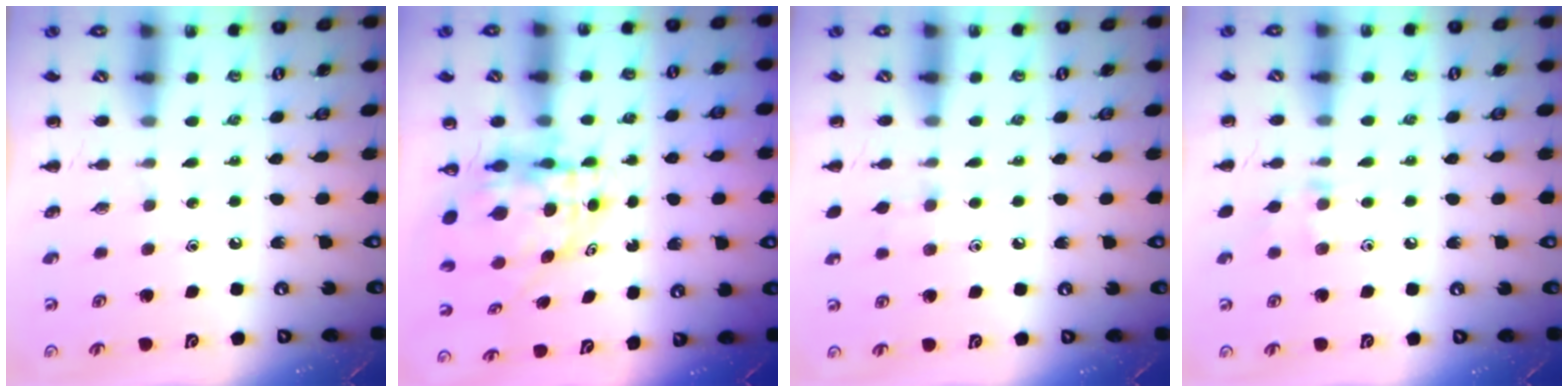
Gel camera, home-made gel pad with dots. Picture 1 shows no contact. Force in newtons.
{"total": 6.5, "press": 6.3, "slide": 1.5}
{"total": 4.6, "press": 4.3, "slide": 1.7}
{"total": 6.2, "press": 6.0, "slide": 1.5}